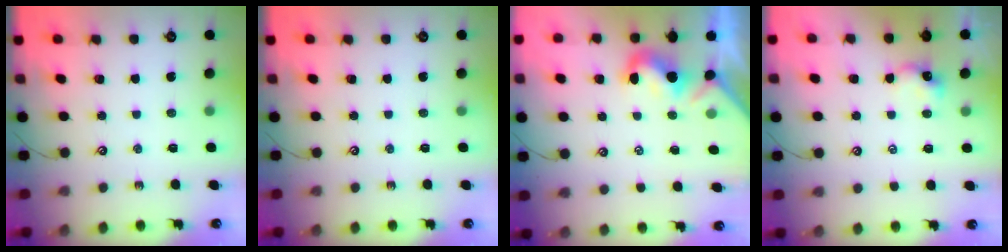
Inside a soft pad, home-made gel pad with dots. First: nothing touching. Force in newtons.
{"total": 0.0}
{"total": 0.5, "press": 0.4, "slide": 0.4}
{"total": 1.5, "press": 1.5, "slide": 0.3}